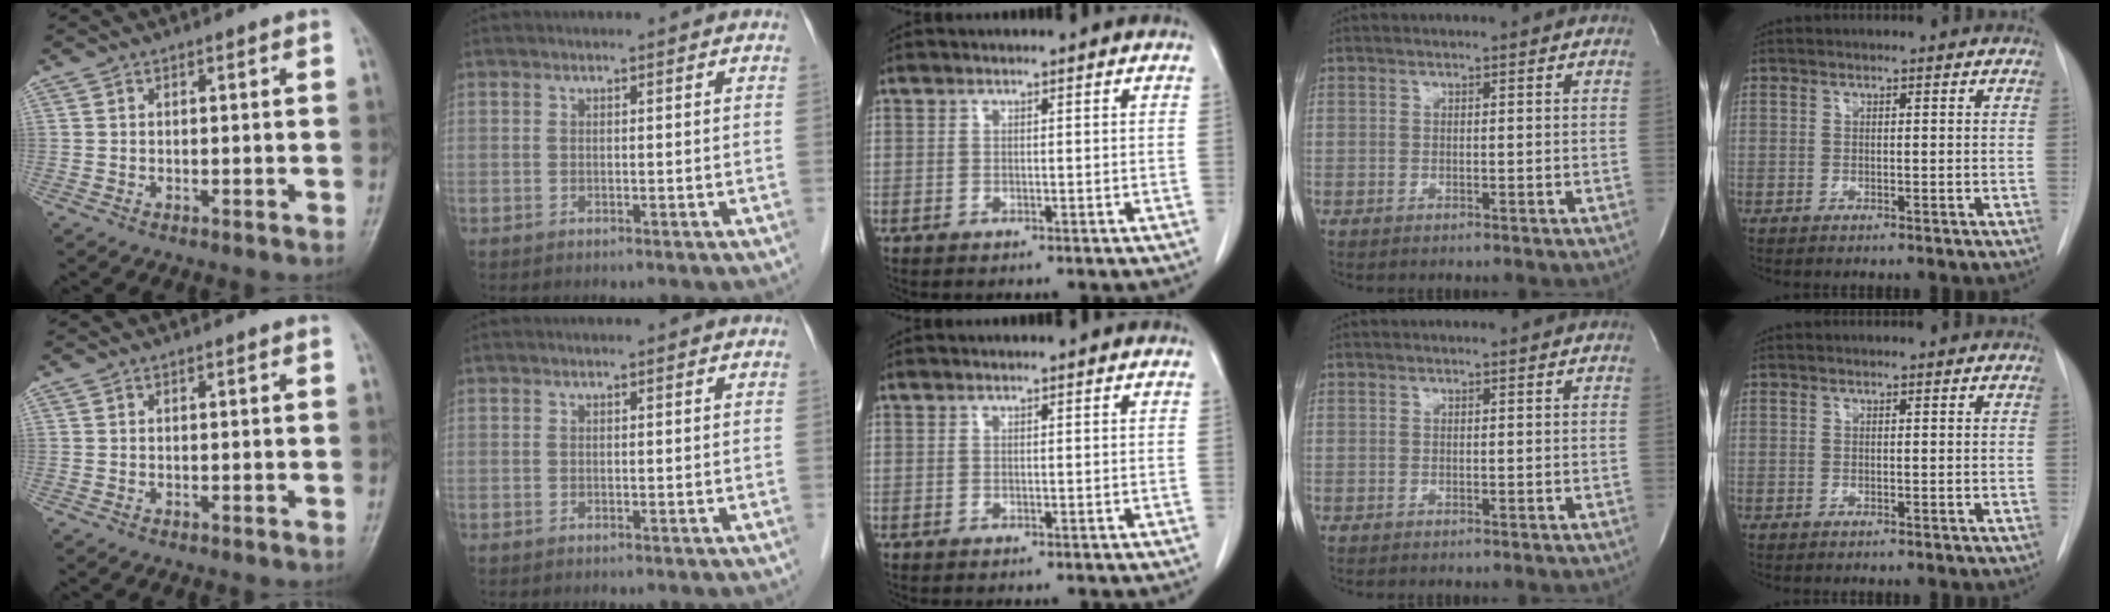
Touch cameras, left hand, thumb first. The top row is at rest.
{}